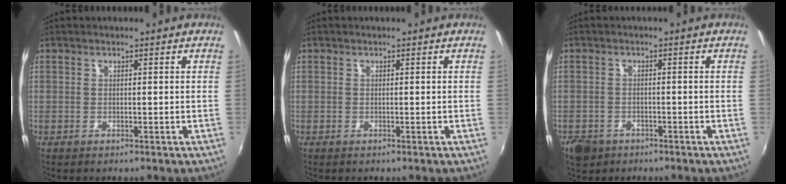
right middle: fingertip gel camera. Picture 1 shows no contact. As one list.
[{"total": 0.0}, {"total": 5.0, "force": [-3.1, 3.4, 1.8], "torque": [-0.053, -0.008, -0.050]}]